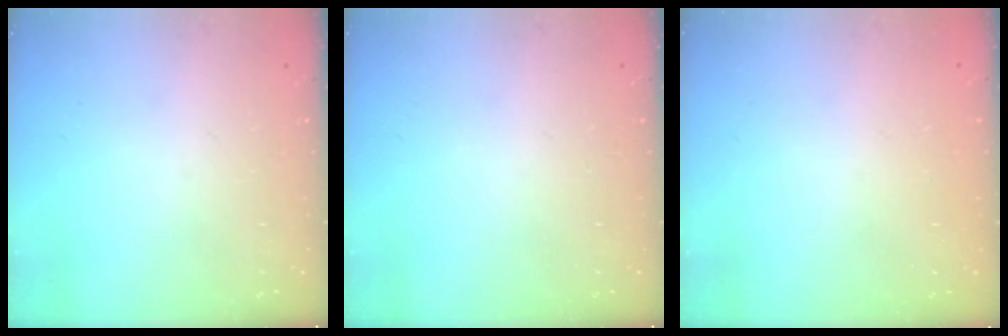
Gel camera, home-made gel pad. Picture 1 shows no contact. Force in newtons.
{"total": 0.0}
{"total": 0.6, "press": 0.6, "slide": 0.0}